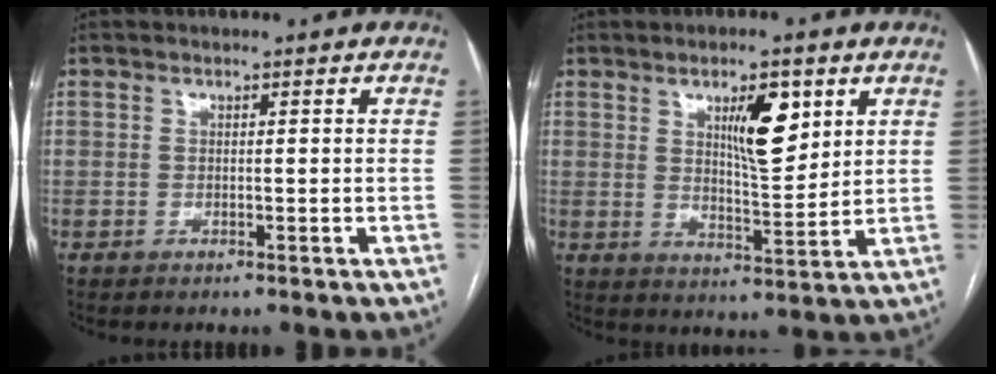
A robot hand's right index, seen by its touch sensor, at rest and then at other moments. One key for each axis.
{"total": 8.2, "fx": 3.6, "fy": 2.2, "fz": 7.0, "tx": -0.116, "ty": -0.003, "tz": 0.063}